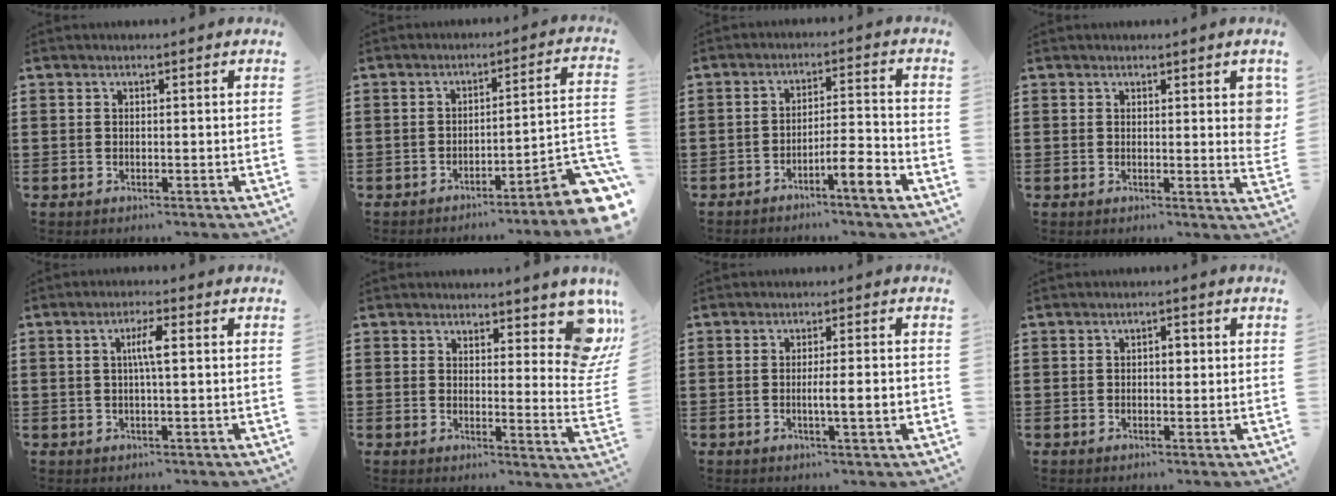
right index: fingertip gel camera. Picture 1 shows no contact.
{"total": 5.4, "force": [-3.6, 0.2, 4.0], "torque": [-0.058, -0.024, -0.072]}
{"total": 5.8, "force": [-3.9, 0.6, 4.2], "torque": [-0.068, 0.002, -0.068]}
{"total": 2.9, "force": [1.4, 0.9, 2.4], "torque": [-0.027, -0.005, 0.019]}
{"total": 3.6, "force": [0.4, 0.5, 3.6], "torque": [-0.068, 0.002, 0.003]}
{"total": 7.9, "force": [5.5, 2.7, 4.9], "torque": [-0.055, -0.032, 0.093]}
{"total": 4.2, "force": [-0.7, 0.1, 4.2], "torque": [-0.071, -0.006, -0.015]}
{"total": 1.8, "force": [0.0, 0.9, 1.6], "torque": [-0.031, 0.007, -0.002]}